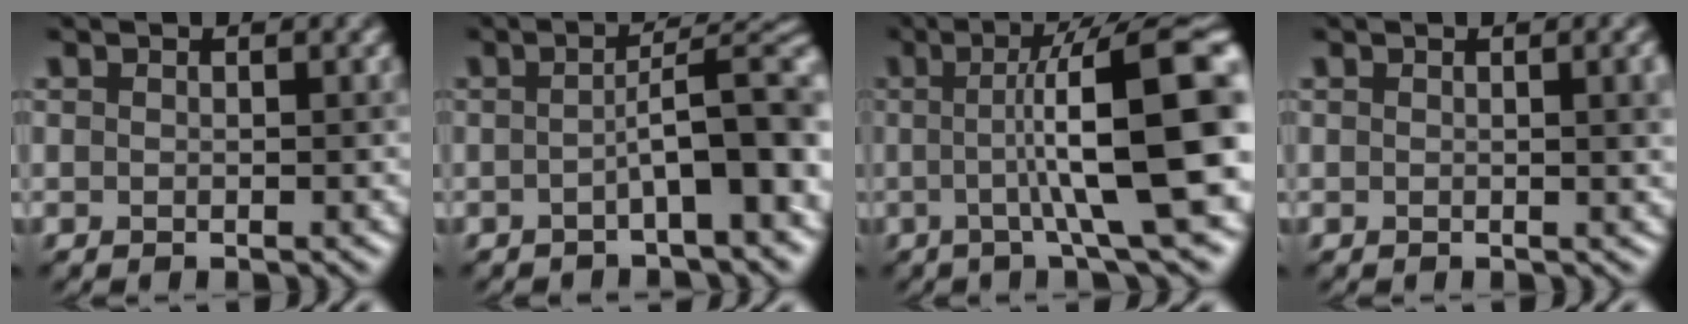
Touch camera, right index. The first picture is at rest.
{"total": 6.0, "force": [-1.2, 1.3, 5.8], "torque": [-0.077, 0.022, -0.022]}
{"total": 12.4, "force": [0.0, 2.1, 12.2], "torque": [-0.146, 0.020, -0.002]}
{"total": 3.3, "force": [0.4, 1.2, 3.0], "torque": [-0.019, 0.013, 0.000]}